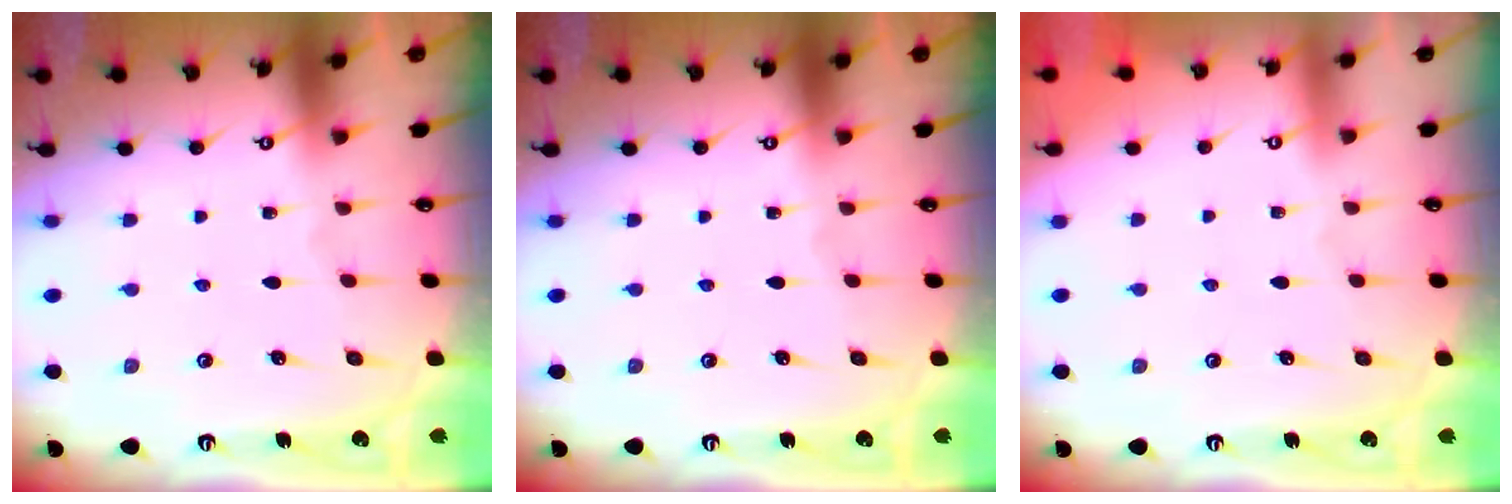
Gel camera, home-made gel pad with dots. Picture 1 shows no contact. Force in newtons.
{"total": 0.0}
{"total": 3.8, "press": 3.8, "slide": 0.1}